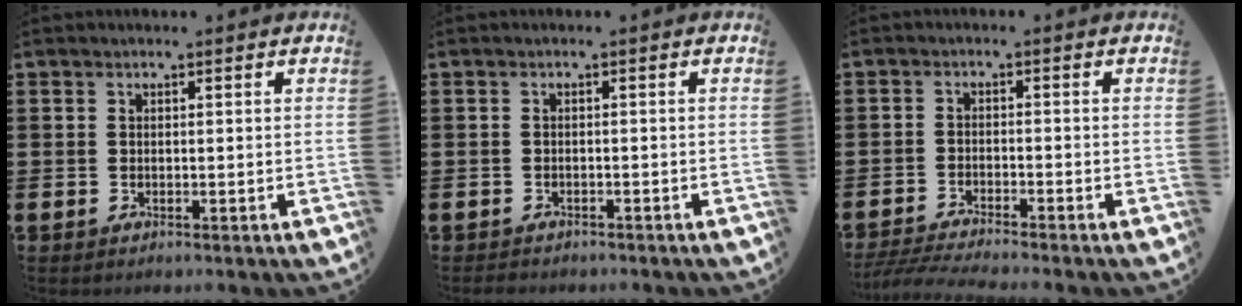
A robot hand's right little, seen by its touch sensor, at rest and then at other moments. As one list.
[{"total": 0.7, "force": [-0.7, 0.1, 0.0], "torque": [-0.001, 0.000, -0.016]}, {"total": 2.3, "force": [-2.1, -0.1, 0.9], "torque": [-0.012, 0.001, -0.039]}]